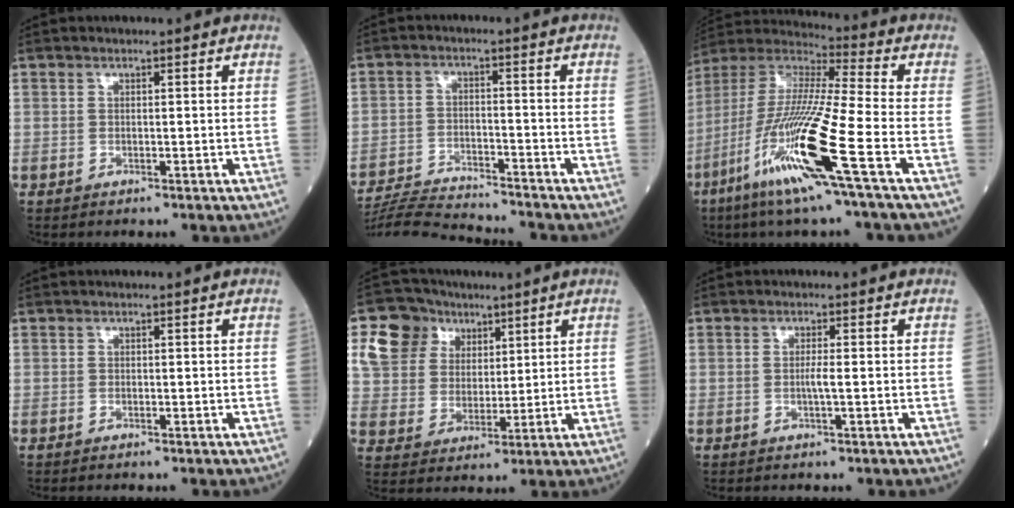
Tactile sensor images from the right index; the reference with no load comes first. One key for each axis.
{"total": 11.1, "fx": -10.8, "fy": -0.2, "fz": 2.5, "tx": -0.044, "ty": -0.006, "tz": -0.182}
{"total": 18.9, "fx": -8.0, "fy": -0.5, "fz": 17.1, "tx": -0.376, "ty": -0.042, "tz": -0.167}
{"total": 0.0}
{"total": 10.3, "fx": 5.2, "fy": 8.5, "fz": 2.8, "tx": -0.069, "ty": 0.036, "tz": 0.103}
{"total": 1.6, "fx": -0.2, "fy": -0.2, "fz": 1.6, "tx": -0.032, "ty": -0.001, "tz": -0.004}